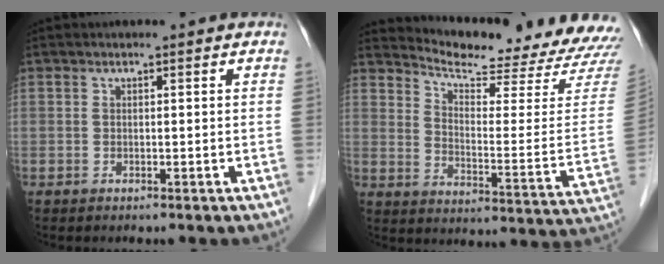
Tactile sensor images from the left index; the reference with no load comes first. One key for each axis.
{"total": 21.0, "fx": 20.5, "fy": 0.8, "fz": 4.6, "tx": -0.078, "ty": -0.116, "tz": 0.252}